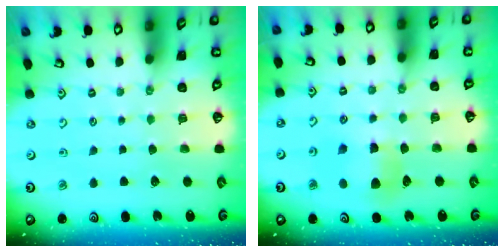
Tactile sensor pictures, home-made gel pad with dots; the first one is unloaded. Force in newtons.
{"total": 6.6, "press": 6.6, "slide": 0.4}